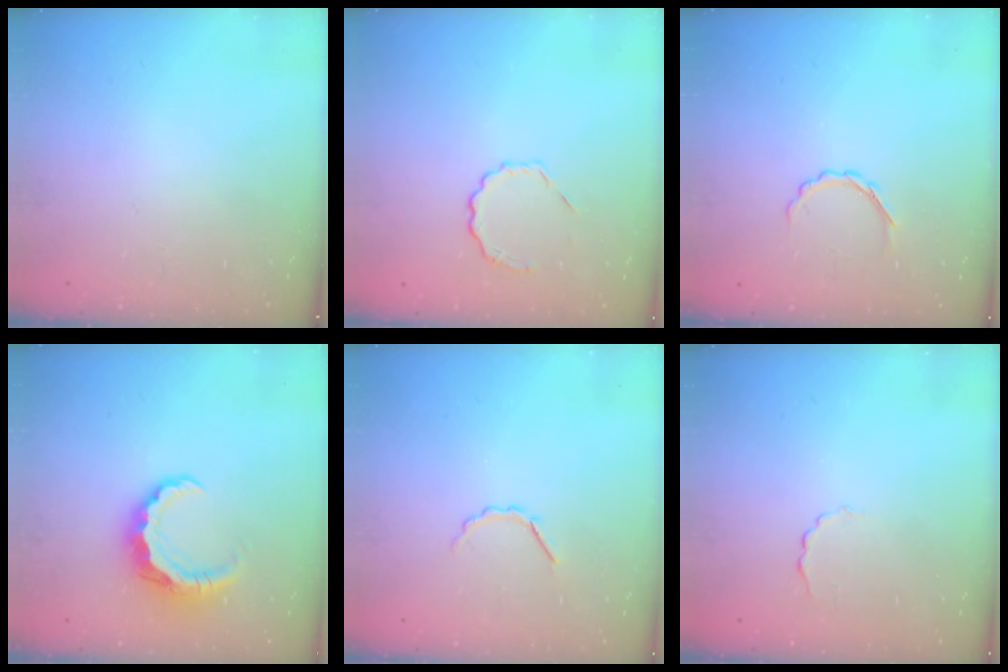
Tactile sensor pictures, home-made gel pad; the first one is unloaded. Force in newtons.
{"total": 3.8, "press": 3.6, "slide": 1.1}
{"total": 3.5, "press": 3.4, "slide": 1.0}
{"total": 8.0, "press": 8.0, "slide": 0.7}
{"total": 2.9, "press": 2.7, "slide": 1.0}
{"total": 2.2, "press": 2.1, "slide": 0.6}